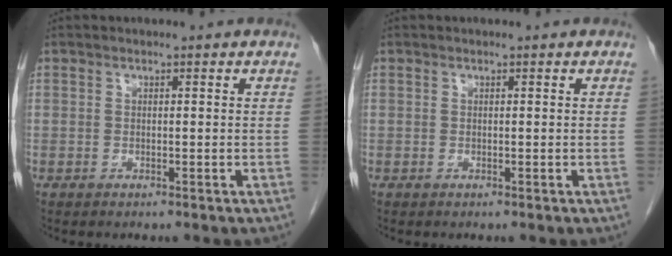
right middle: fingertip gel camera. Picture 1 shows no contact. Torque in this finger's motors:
{"motor_torque": [0.00, 0.00, 0.00, 0.00]}